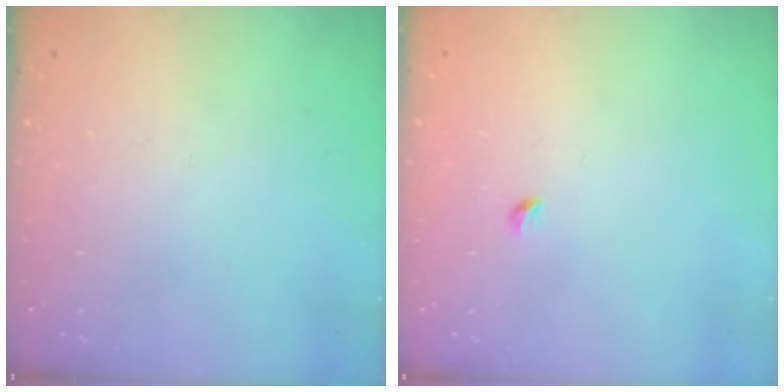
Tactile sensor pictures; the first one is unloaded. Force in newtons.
{"total": 2.7, "press": 2.6, "slide": 0.6}